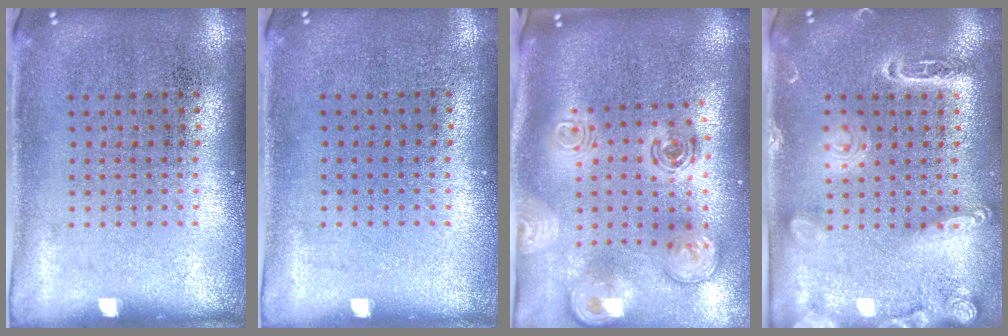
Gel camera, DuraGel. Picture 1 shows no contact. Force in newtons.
{"total": 0.0}
{"total": 3.1, "press": 2.1, "slide": 2.3}
{"total": 2.0, "press": 1.9, "slide": 0.6}